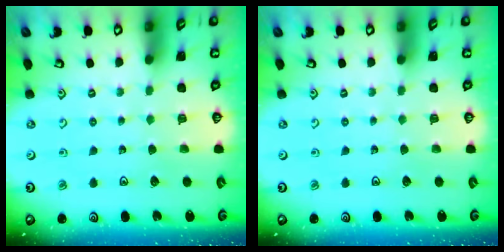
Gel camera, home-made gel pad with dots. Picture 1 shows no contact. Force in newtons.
{"total": 0.0}